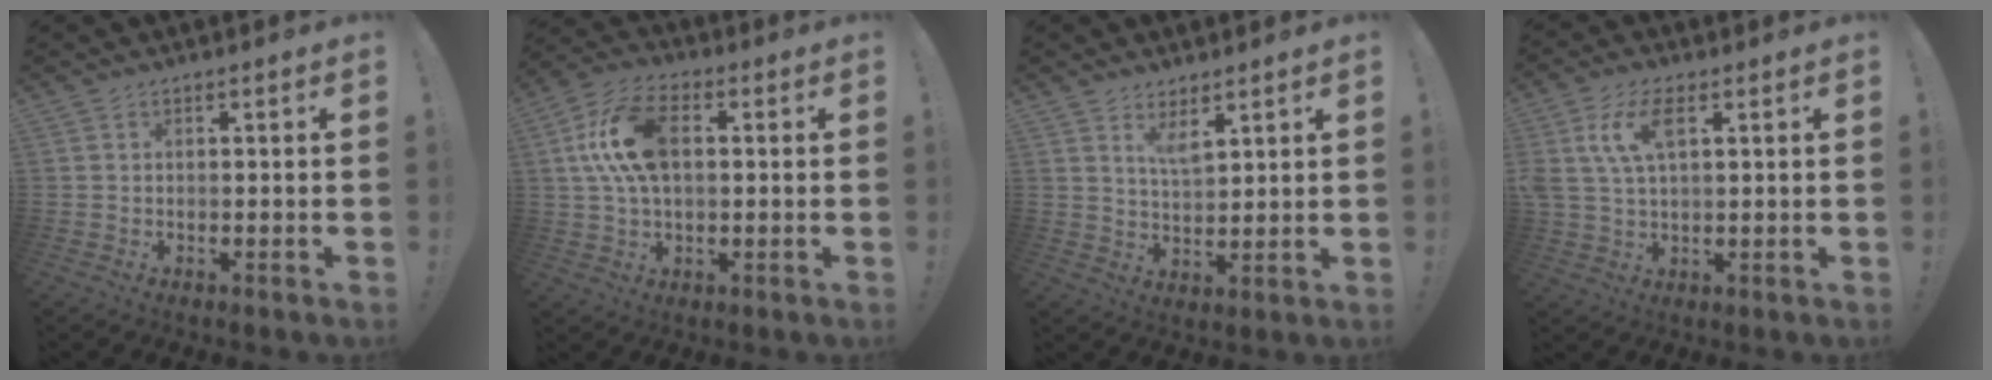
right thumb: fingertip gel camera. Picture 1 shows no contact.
{"total": 14.6, "force": [2.5, 8.8, 11.3], "torque": [-0.214, 0.008, 0.047]}
{"total": 5.9, "force": [4.2, 2.2, 3.6], "torque": [-0.068, -0.023, 0.074]}
{"total": 10.0, "force": [3.3, 5.2, 7.9], "torque": [-0.167, 0.004, 0.061]}